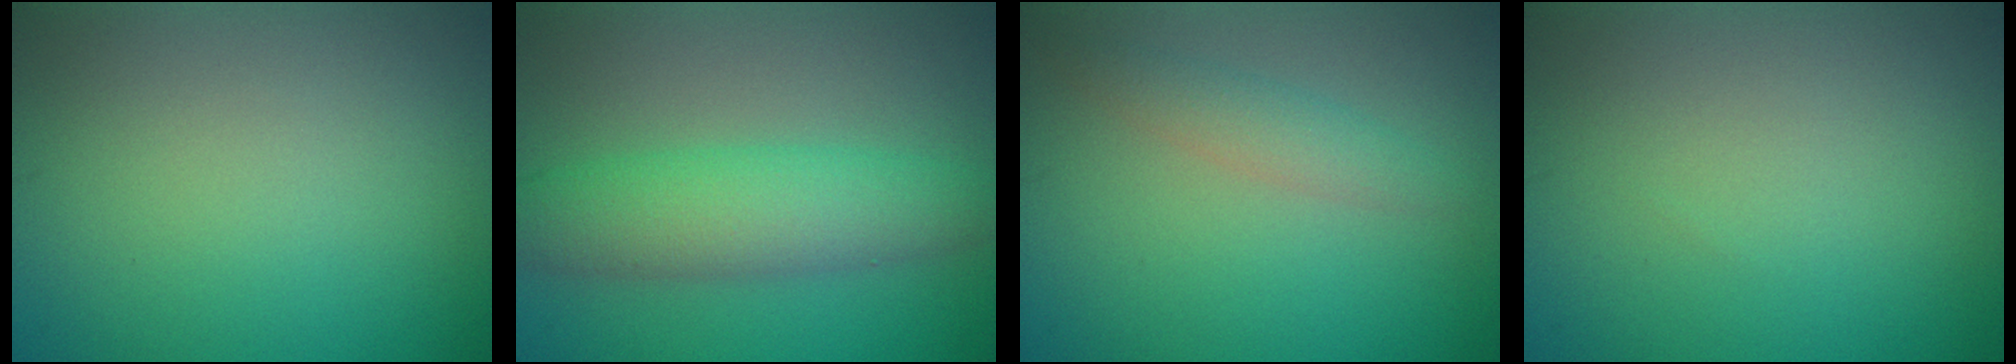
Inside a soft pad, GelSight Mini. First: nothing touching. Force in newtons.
{"total": 5.1, "press": 5.1, "slide": 0.2}
{"total": 2.0, "press": 2.0, "slide": 0.1}
{"total": 0.0}